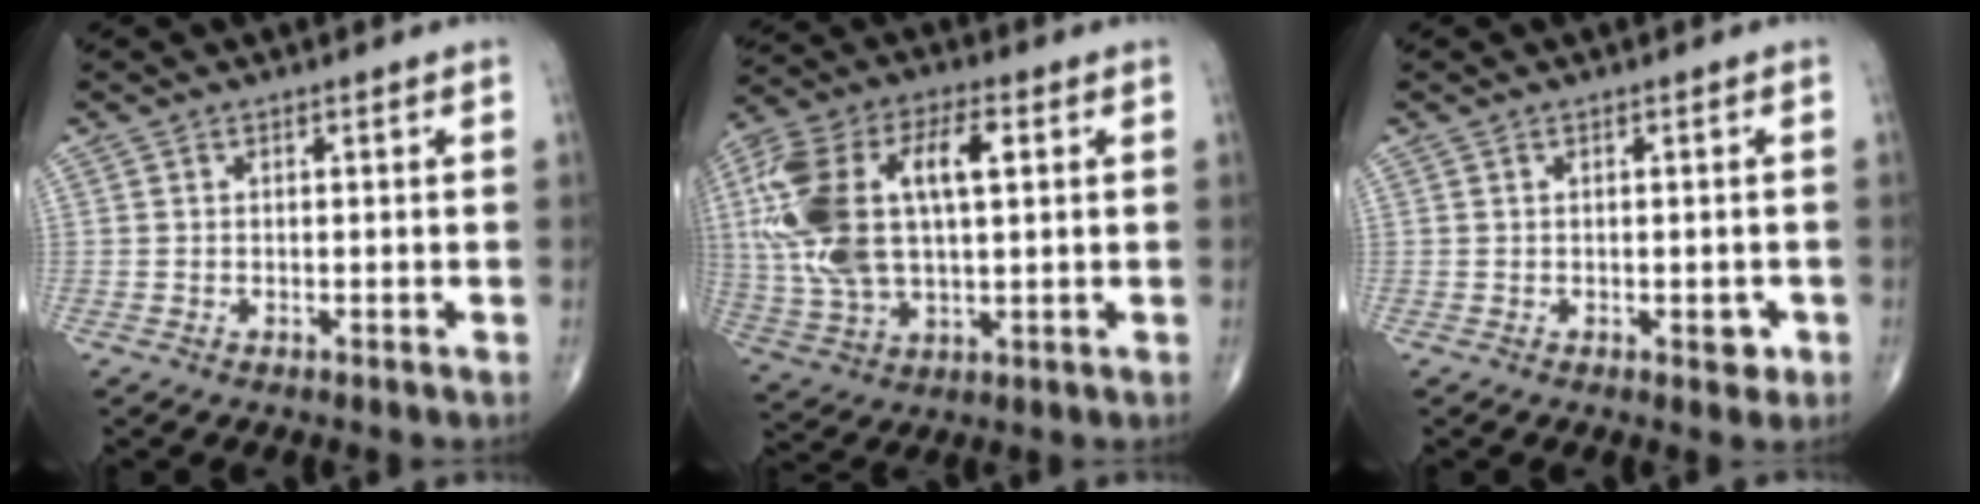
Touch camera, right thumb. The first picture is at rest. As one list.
[{"total": 21.3, "force": [3.8, 10.5, 18.1], "torque": [-0.383, 0.016, 0.065]}, {"total": 2.5, "force": [-0.8, 1.3, 2.1], "torque": [-0.017, -0.001, -0.006]}]